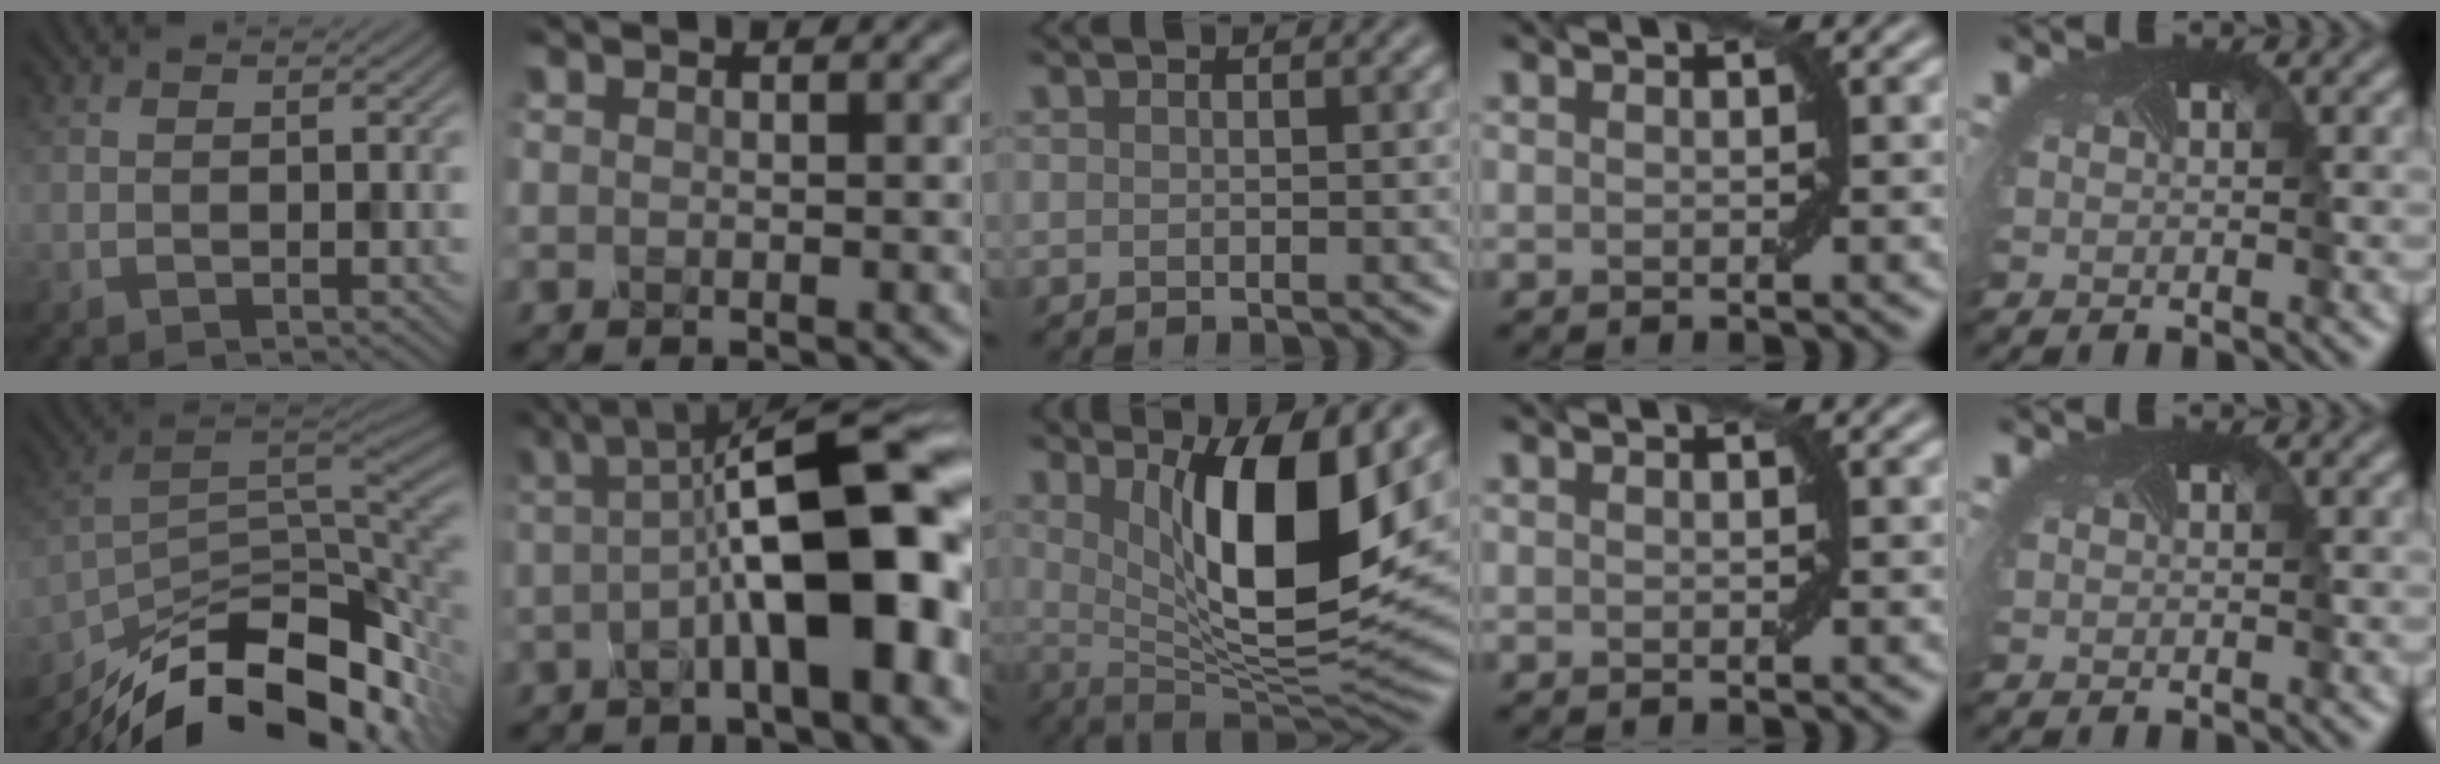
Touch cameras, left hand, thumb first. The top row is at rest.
{"thumb": {"total": 15.0, "force": [-10.3, 6.0, 9.2], "torque": [-0.180, -0.019, -0.167]}, "index": {"total": 11.8, "force": [-0.4, 3.2, 11.3], "torque": [-0.164, 0.023, -0.014]}, "middle": {"total": 11.4, "force": [3.4, 3.5, 10.3], "torque": [-0.153, -0.014, 0.064]}}